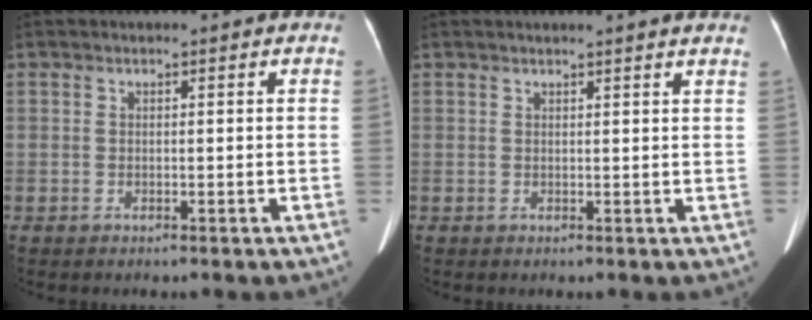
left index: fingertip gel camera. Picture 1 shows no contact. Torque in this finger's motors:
{"motor_torque": [0.11, -0.12, 0.01, 0.01]}